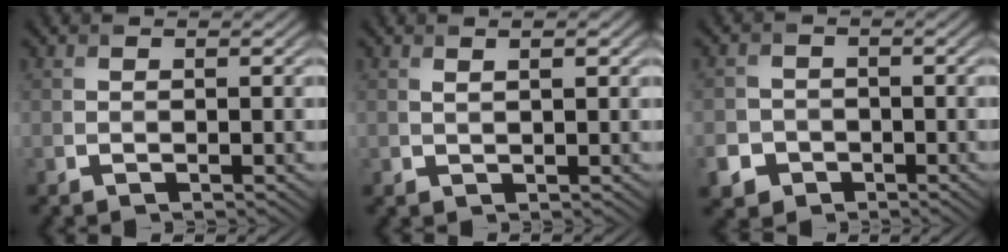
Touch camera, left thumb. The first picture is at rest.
{"total": 1.5, "force": [0.9, 0.2, 1.2], "torque": [-0.024, 0.001, 0.022]}
{"total": 4.8, "force": [-2.4, 4.0, 1.2], "torque": [-0.024, -0.010, -0.057]}